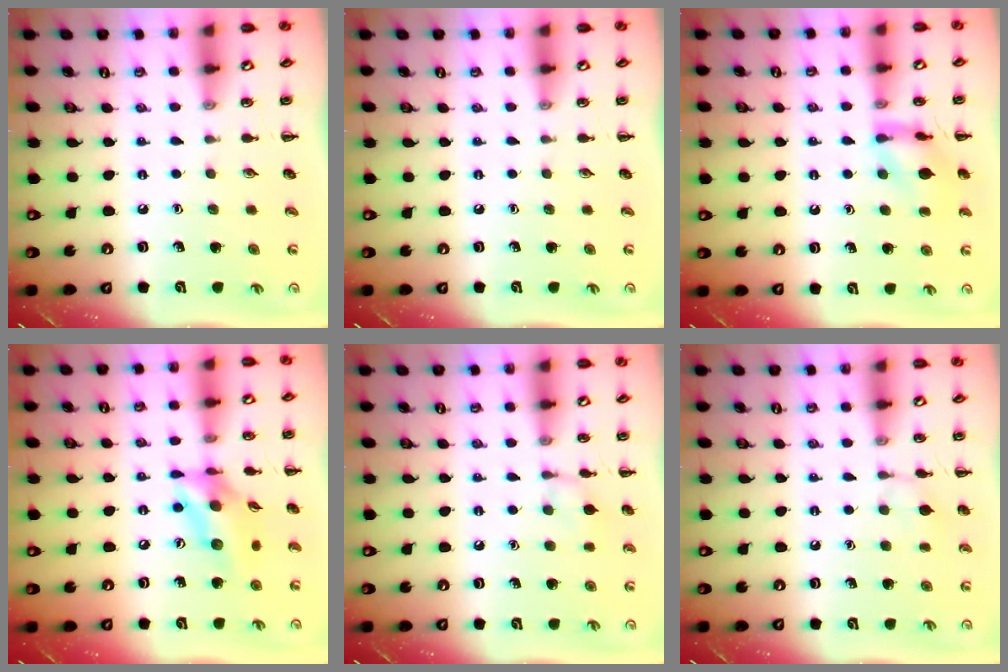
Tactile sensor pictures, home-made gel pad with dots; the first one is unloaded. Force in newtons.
{"total": 0.0}
{"total": 12.1, "press": 12.0, "slide": 1.0}
{"total": 13.8, "press": 13.4, "slide": 3.2}
{"total": 7.9, "press": 7.6, "slide": 2.3}
{"total": 6.7, "press": 6.6, "slide": 1.4}